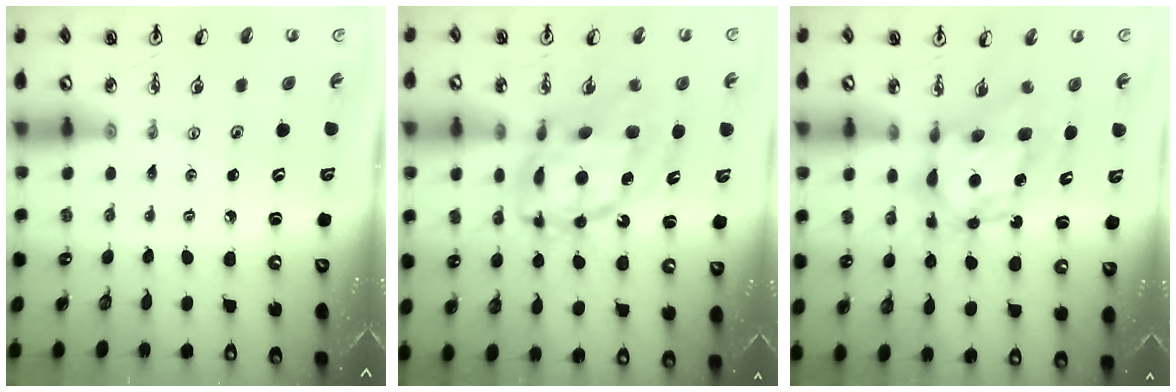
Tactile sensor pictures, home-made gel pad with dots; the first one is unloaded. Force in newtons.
{"total": 14.9, "press": 14.9, "slide": 1.5}
{"total": 8.3, "press": 8.3, "slide": 0.7}